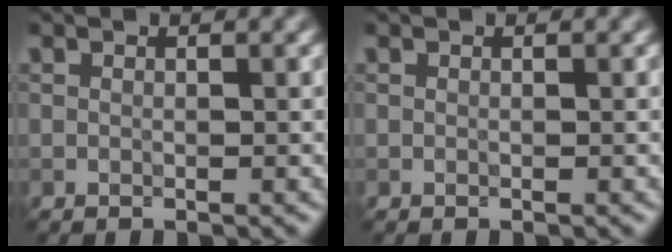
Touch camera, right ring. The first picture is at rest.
{"total": 0.0}